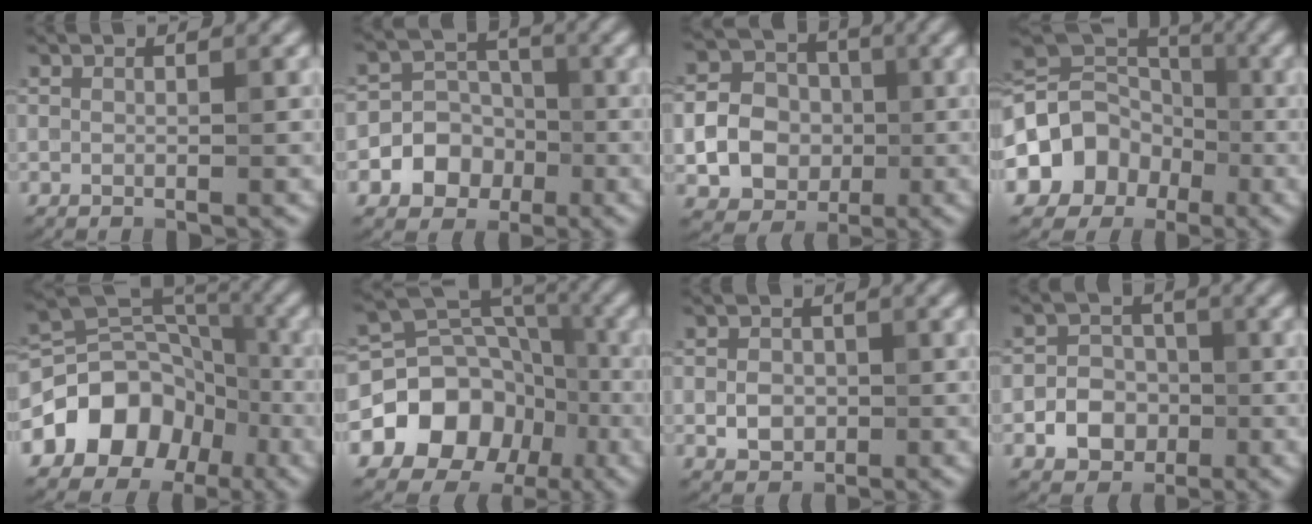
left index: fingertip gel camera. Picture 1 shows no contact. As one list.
[{"total": 6.2, "force": [-2.3, 5.4, 1.9], "torque": [-0.010, 0.011, -0.063]}, {"total": 8.3, "force": [-1.3, 7.1, 4.0], "torque": [-0.070, -0.007, -0.039]}, {"total": 8.7, "force": [-2.6, 7.1, 4.2], "torque": [-0.067, 0.015, -0.063]}, {"total": 8.6, "force": [-3.7, 6.5, 4.4], "torque": [-0.063, 0.022, -0.076]}, {"total": 10.9, "force": [-4.1, 8.8, 4.8], "torque": [-0.088, 0.014, -0.091]}, {"total": 2.4, "force": [-0.4, 1.8, 1.4], "torque": [-0.027, 0.002, -0.010]}, {"total": 4.2, "force": [-1.5, 3.4, 1.9], "torque": [-0.006, 0.004, -0.042]}]